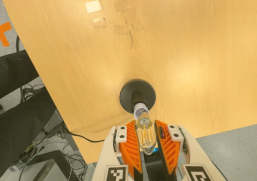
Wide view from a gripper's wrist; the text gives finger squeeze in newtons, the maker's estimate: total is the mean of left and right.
{"total": 12.8, "left": 13.1, "right": 12.5}